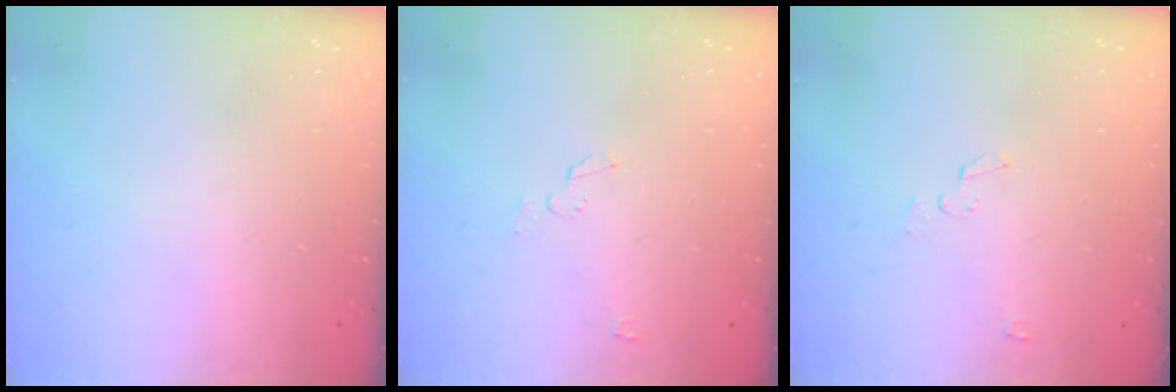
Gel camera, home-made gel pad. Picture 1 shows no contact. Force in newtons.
{"total": 2.5, "press": 2.5, "slide": 0.3}
{"total": 2.5, "press": 2.5, "slide": 0.3}